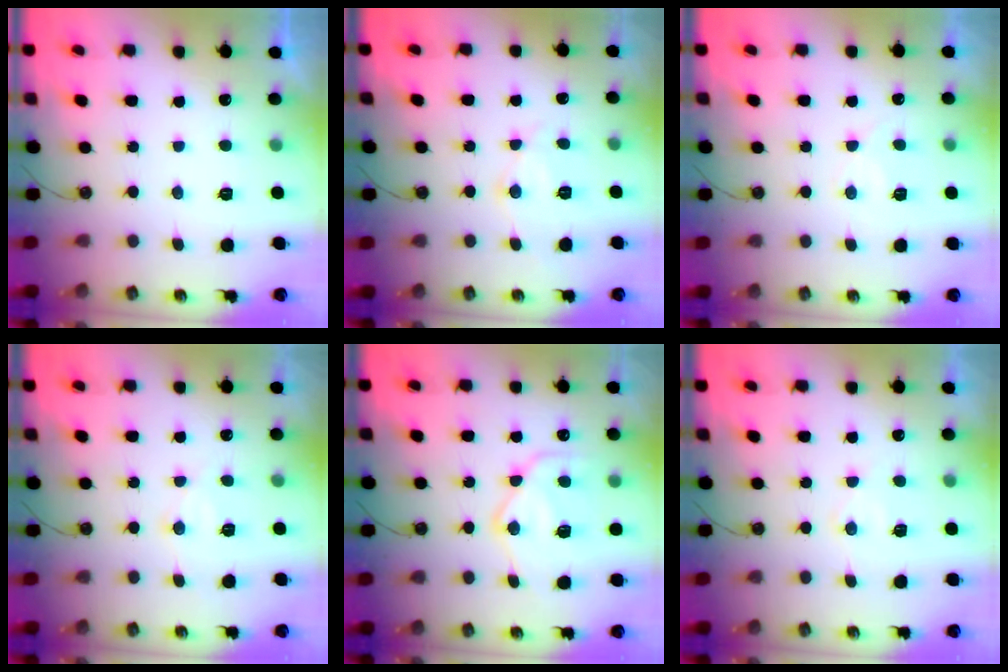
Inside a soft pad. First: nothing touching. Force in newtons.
{"total": 9.7, "press": 9.6, "slide": 0.9}
{"total": 7.9, "press": 7.9, "slide": 0.8}
{"total": 7.4, "press": 7.4, "slide": 0.5}
{"total": 15.6, "press": 15.5, "slide": 1.3}
{"total": 6.4, "press": 6.4, "slide": 0.4}